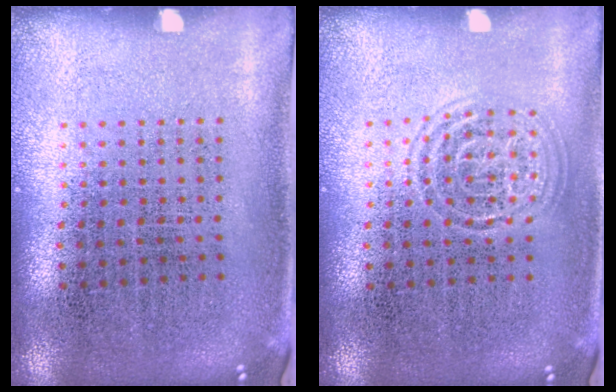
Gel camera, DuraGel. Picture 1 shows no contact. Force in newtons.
{"total": 1.4, "press": 1.4, "slide": 0.1}